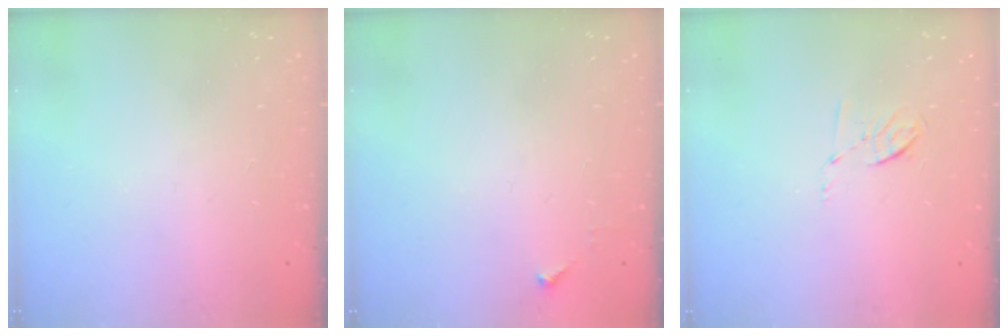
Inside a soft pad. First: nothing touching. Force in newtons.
{"total": 3.4, "press": 3.4, "slide": 0.4}
{"total": 5.4, "press": 5.1, "slide": 1.8}